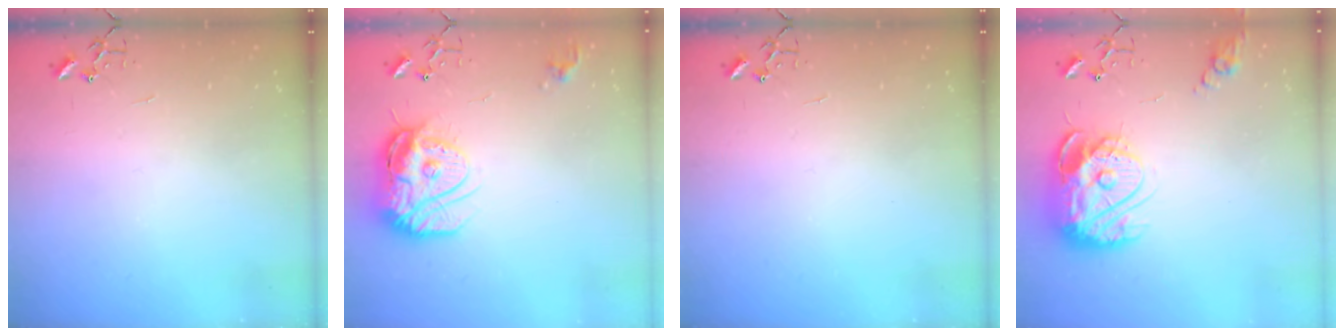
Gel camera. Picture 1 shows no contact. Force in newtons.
{"total": 17.0, "press": 16.9, "slide": 1.4}
{"total": 0.0}
{"total": 17.3, "press": 17.2, "slide": 1.8}